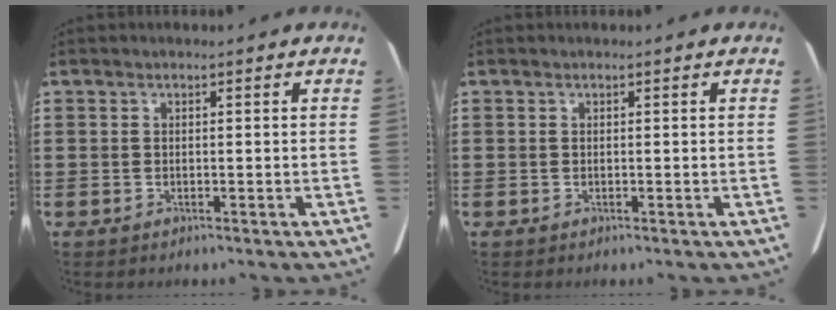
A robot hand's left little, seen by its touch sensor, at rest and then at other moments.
{"total": 0.0}